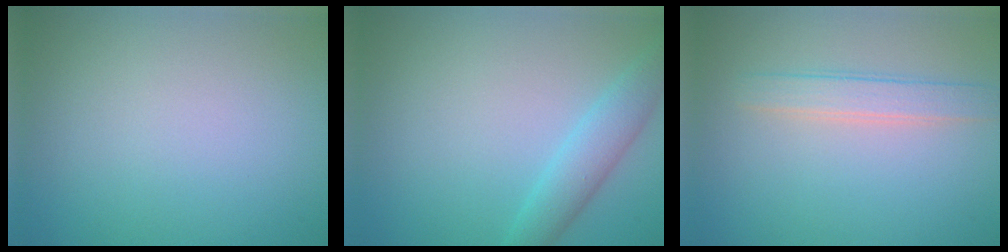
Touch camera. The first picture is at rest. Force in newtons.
{"total": 2.9, "press": 2.9, "slide": 0.1}
{"total": 2.4, "press": 2.4, "slide": 0.2}